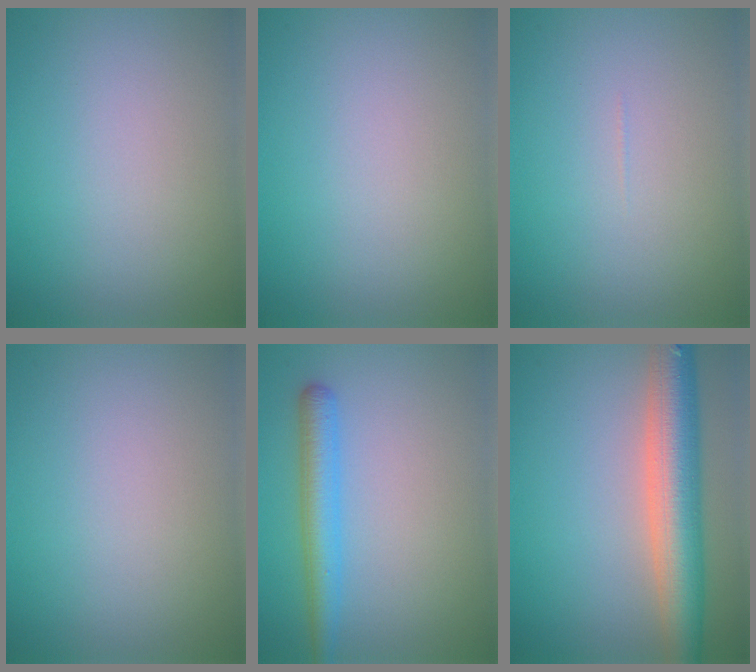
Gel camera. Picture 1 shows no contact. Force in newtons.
{"total": 0.0}
{"total": 0.0}
{"total": 0.0}
{"total": 3.4, "press": 3.4, "slide": 0.2}
{"total": 7.9, "press": 7.9, "slide": 0.5}